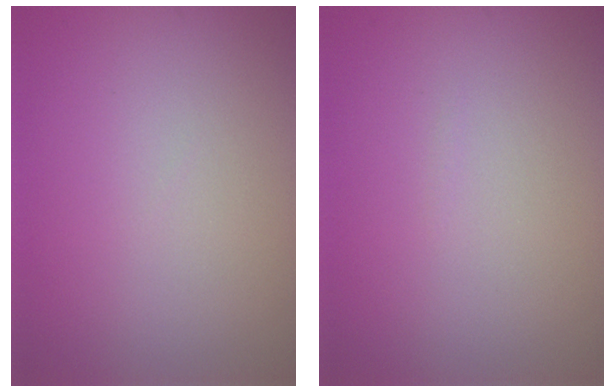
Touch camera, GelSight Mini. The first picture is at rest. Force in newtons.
{"total": 0.0}